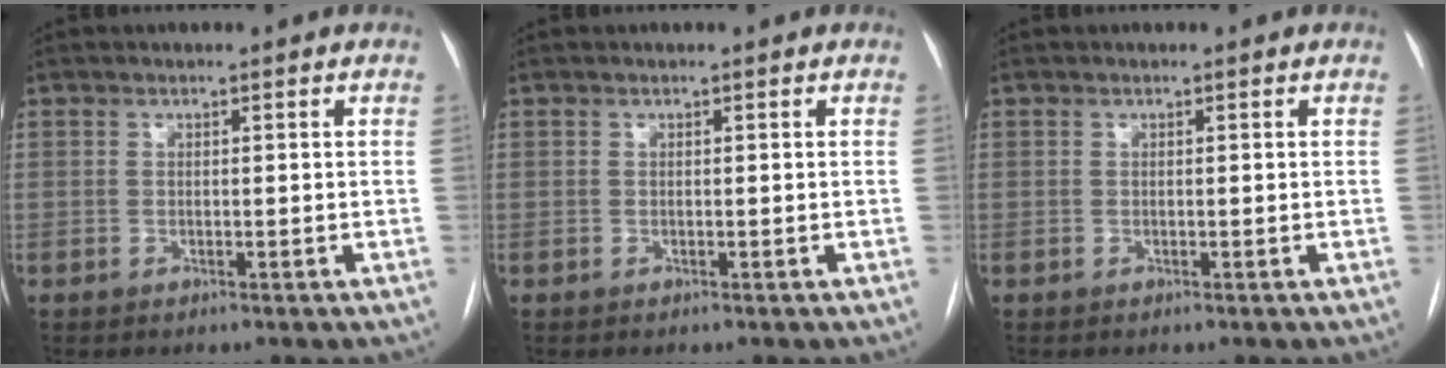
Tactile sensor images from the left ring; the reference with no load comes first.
{"total": 0.0}
{"total": 0.0}